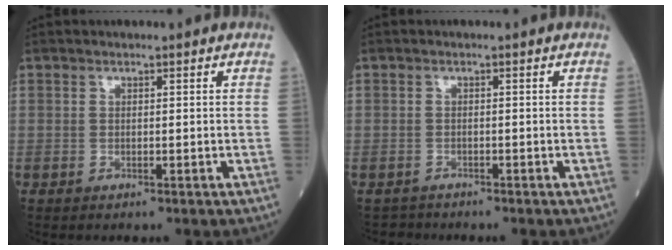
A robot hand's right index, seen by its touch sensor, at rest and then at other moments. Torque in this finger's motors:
{"motor_torque": [-0.44, 0.02, -1.06, -0.21]}